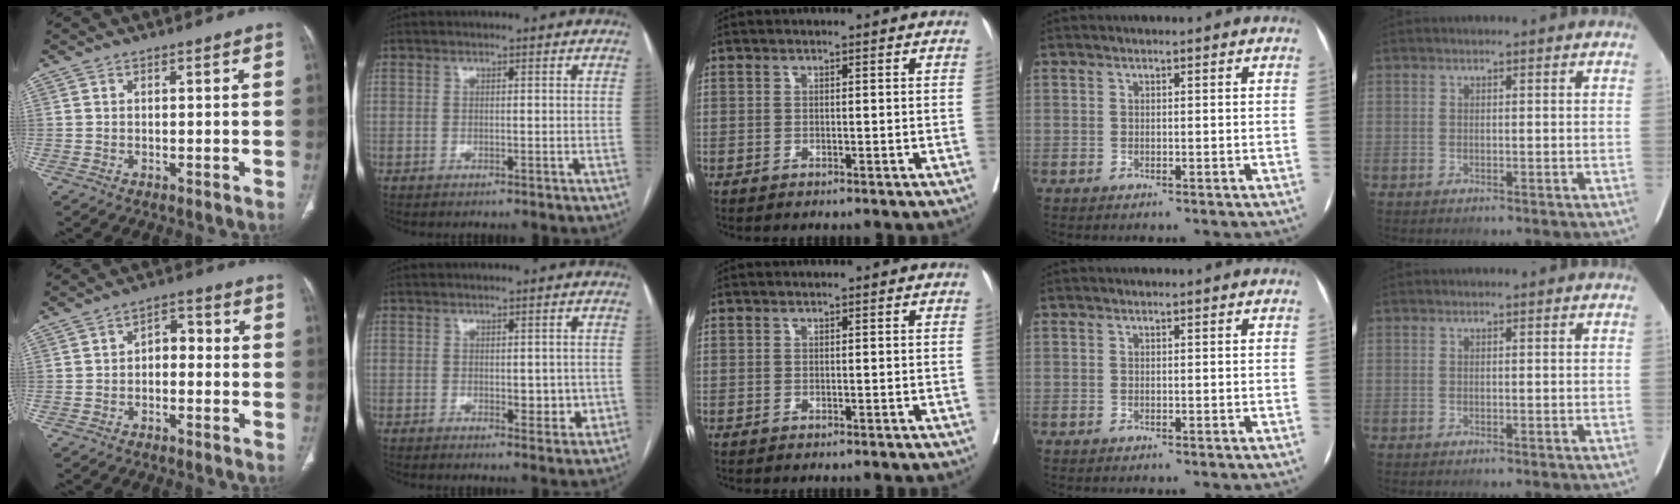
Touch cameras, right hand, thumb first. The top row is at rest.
{"thumb": {"total": 4.3, "force": [-0.7, 2.9, 3.1], "torque": [-0.030, 0.025, -0.022]}, "index": {"total": 3.6, "force": [-0.2, 2.0, 3.0], "torque": [-0.033, -0.001, 0.005]}}